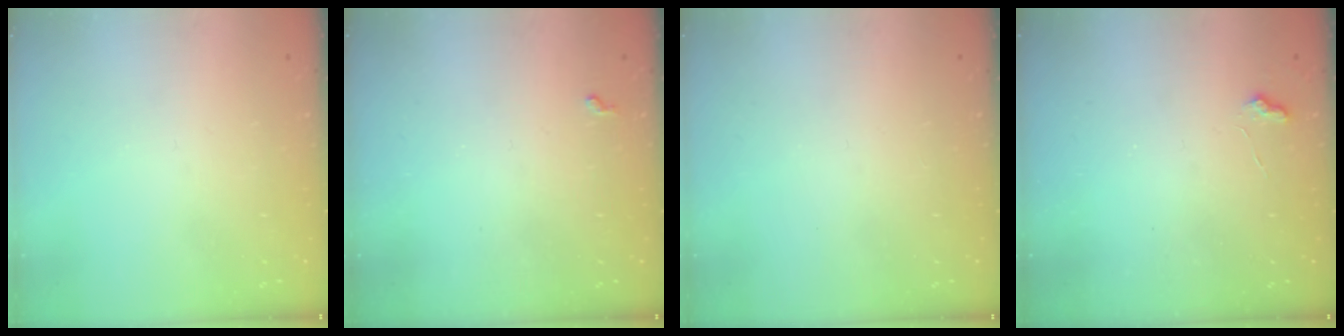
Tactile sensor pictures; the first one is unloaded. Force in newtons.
{"total": 2.8, "press": 2.8, "slide": 0.5}
{"total": 0.0}
{"total": 5.2, "press": 5.1, "slide": 0.7}